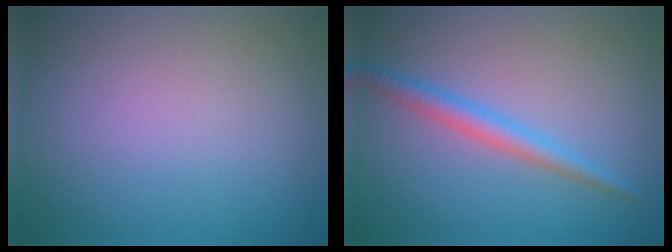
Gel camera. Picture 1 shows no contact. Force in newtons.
{"total": 2.4, "press": 2.4, "slide": 0.1}